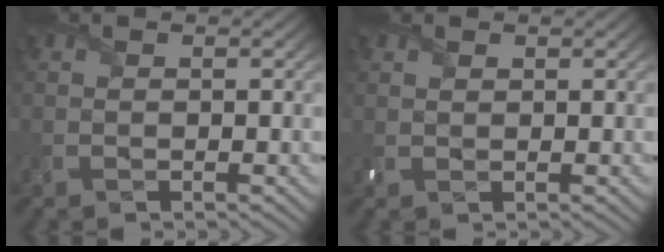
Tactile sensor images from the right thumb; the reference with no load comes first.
{"total": 1.2, "force": [0.9, 0.8, 0.4], "torque": [-0.012, -0.002, 0.019]}